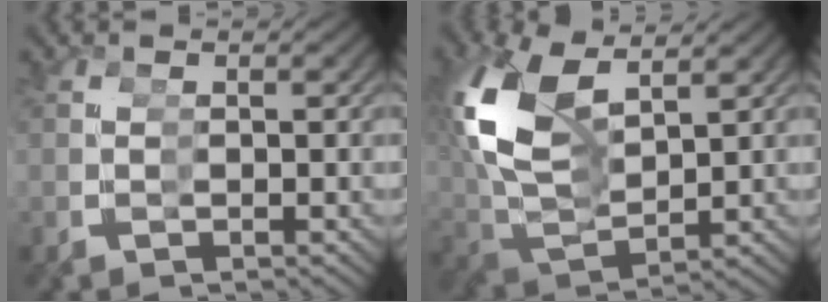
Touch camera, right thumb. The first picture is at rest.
{"total": 9.6, "force": [2.0, 6.6, 6.7], "torque": [-0.167, -0.025, 0.048]}